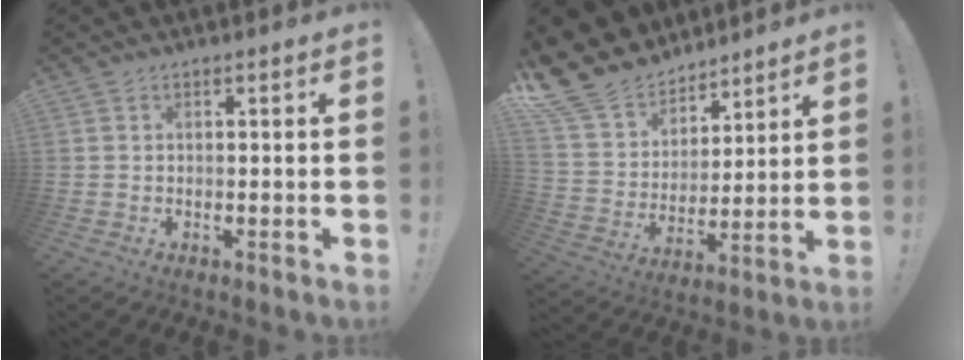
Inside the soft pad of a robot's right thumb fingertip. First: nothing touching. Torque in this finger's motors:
{"motor_torque": [0.07, 0.43, 0.81, 0.87, 0.23]}